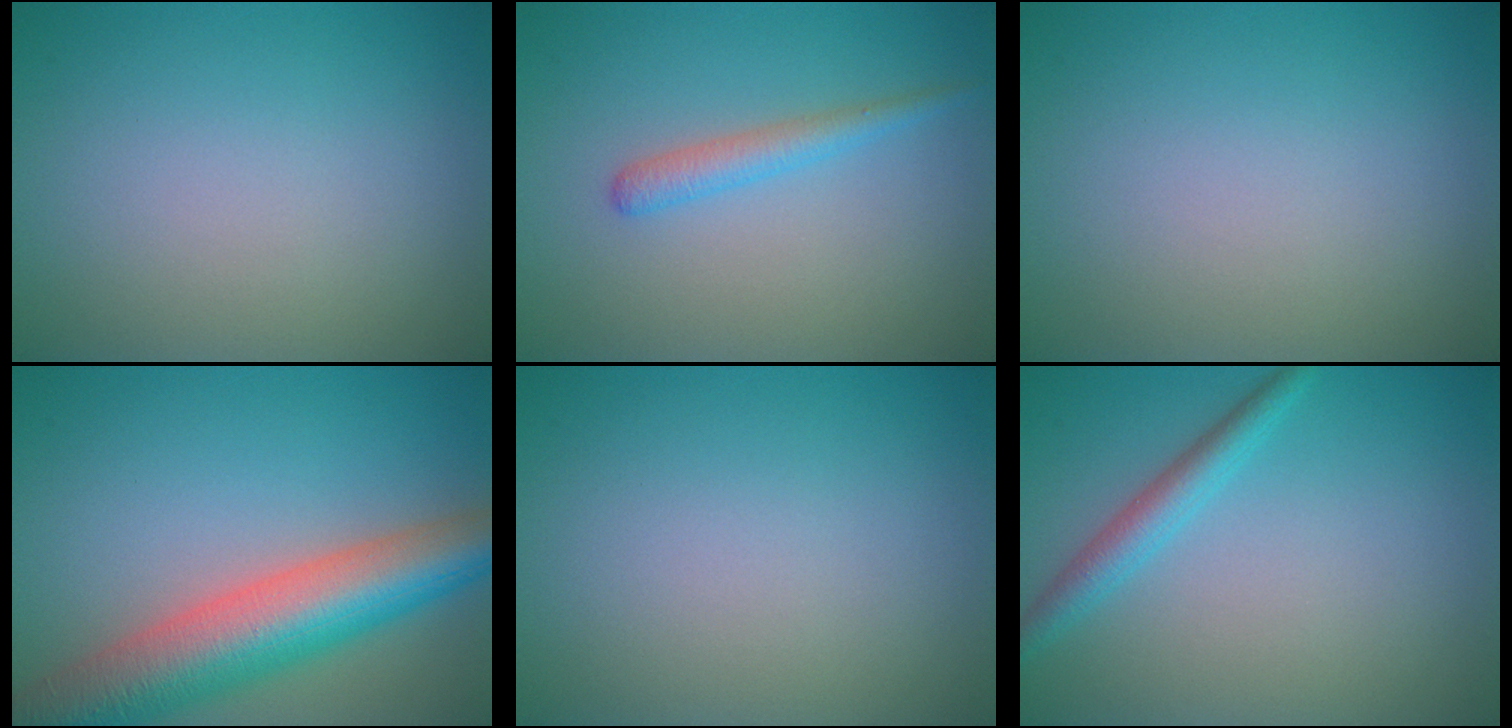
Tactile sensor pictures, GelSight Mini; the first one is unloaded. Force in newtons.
{"total": 1.9, "press": 1.9, "slide": 0.1}
{"total": 0.0}
{"total": 10.1, "press": 10.1, "slide": 0.7}
{"total": 0.0}
{"total": 2.4, "press": 2.4, "slide": 0.1}